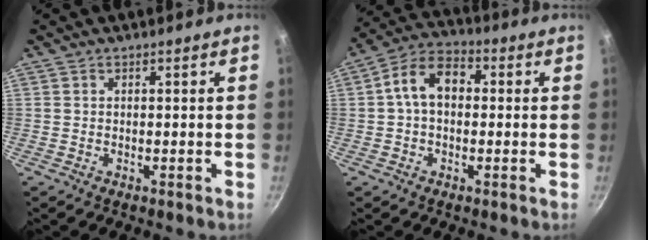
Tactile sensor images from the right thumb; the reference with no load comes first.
{"total": 9.4, "force": [0.8, 6.4, 6.8], "torque": [-0.095, 0.030, -0.002]}